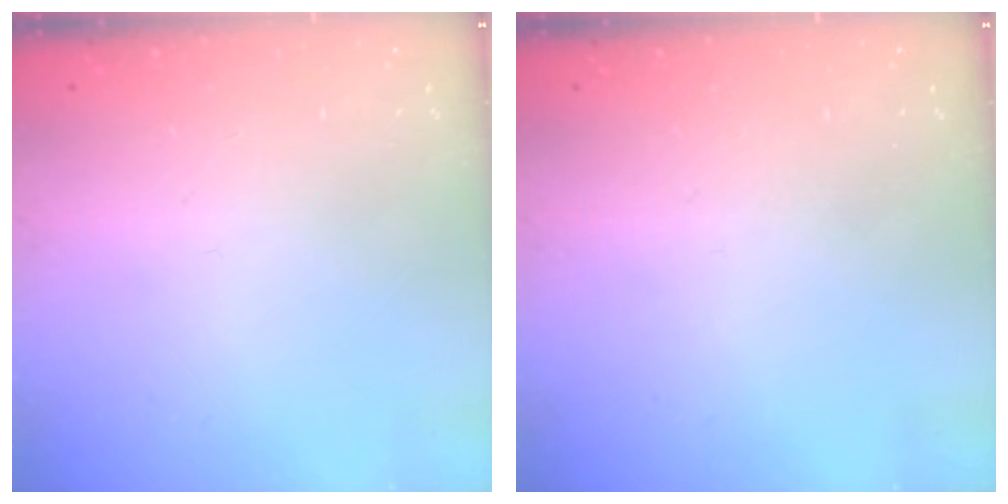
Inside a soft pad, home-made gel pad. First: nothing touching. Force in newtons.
{"total": 0.0}